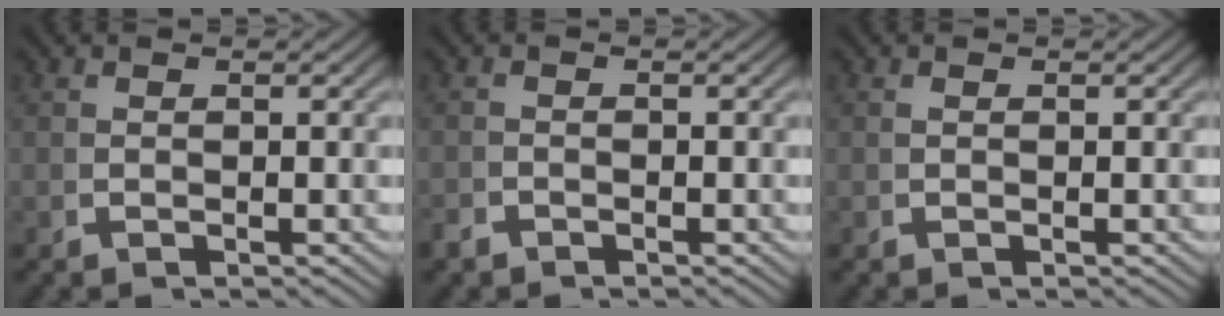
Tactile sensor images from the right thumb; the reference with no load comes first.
{"total": 1.0, "force": [-1.0, 0.2, -0.2], "torque": [0.009, -0.004, -0.019]}
{"total": 0.0}